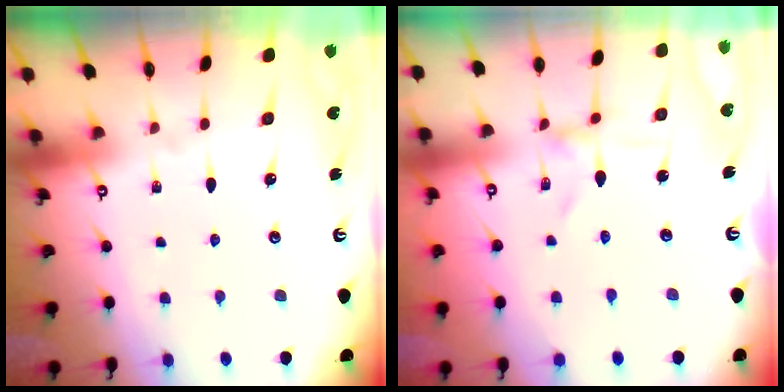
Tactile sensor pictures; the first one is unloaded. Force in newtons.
{"total": 0.9, "press": 0.9, "slide": 0.2}